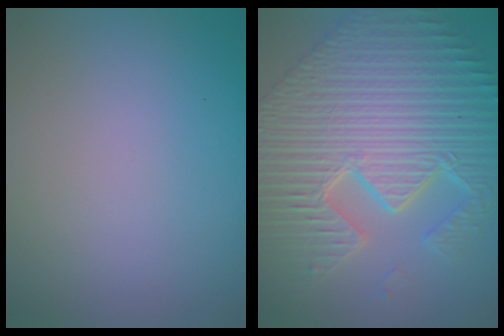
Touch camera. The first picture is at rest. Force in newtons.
{"total": 11.9, "press": 7.9, "slide": 9.0}